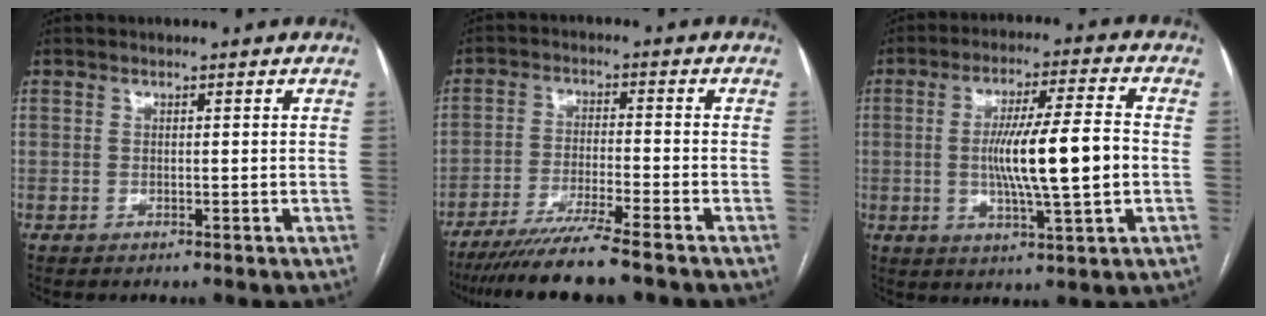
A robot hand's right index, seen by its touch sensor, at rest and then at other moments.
{"total": 9.6, "force": [-7.8, -0.8, 5.5], "torque": [-0.086, -0.032, -0.132]}
{"total": 12.1, "force": [-0.9, 0.7, 12.1], "torque": [-0.210, 0.003, -0.016]}